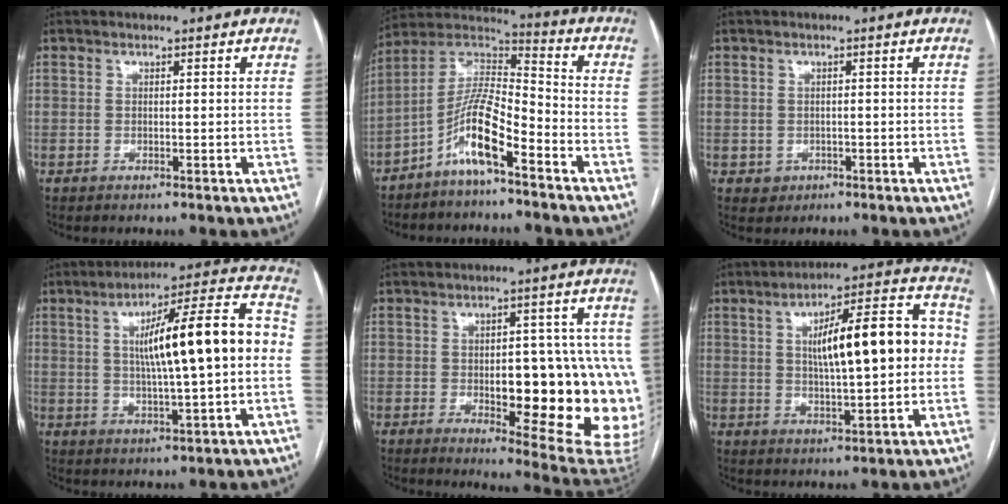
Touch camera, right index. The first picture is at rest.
{"total": 10.8, "force": [-6.1, 2.1, 8.7], "torque": [-0.174, 0.019, -0.120]}
{"total": 2.0, "force": [-0.7, 1.9, 0.2], "torque": [0.004, 0.008, -0.004]}
{"total": 16.3, "force": [1.1, 1.9, 16.1], "torque": [-0.244, 0.036, 0.015]}
{"total": 19.6, "force": [-2.4, 5.9, 18.5], "torque": [-0.151, 0.020, -0.005]}
{"total": 15.9, "force": [1.6, 4.1, 15.2], "torque": [-0.220, 0.044, 0.026]}